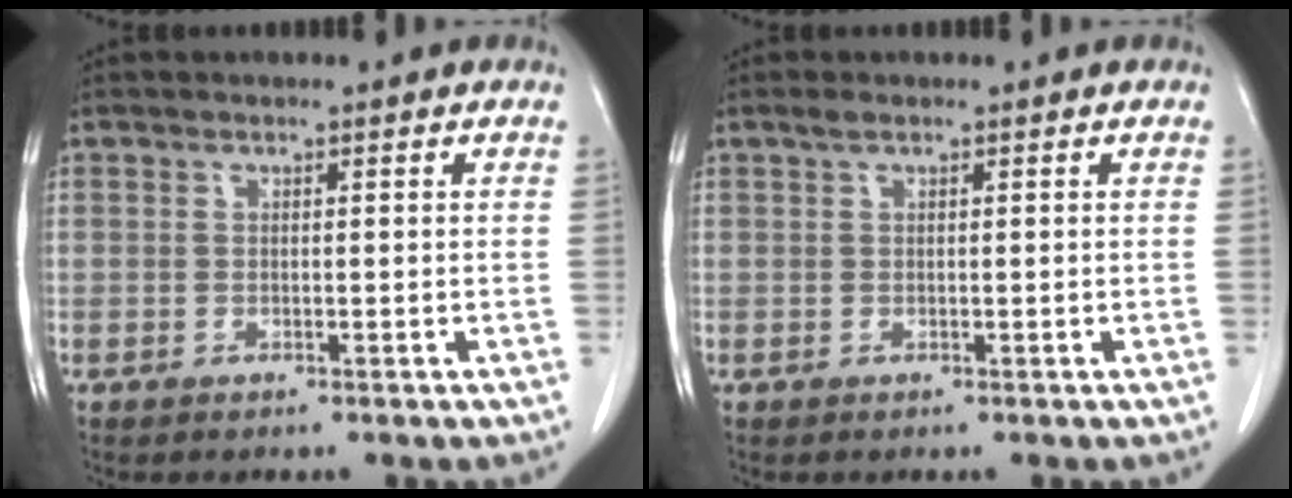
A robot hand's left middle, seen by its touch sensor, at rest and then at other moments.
{"total": 0.8, "force": [0.6, 0.1, 0.5], "torque": [-0.016, 0.008, 0.012]}